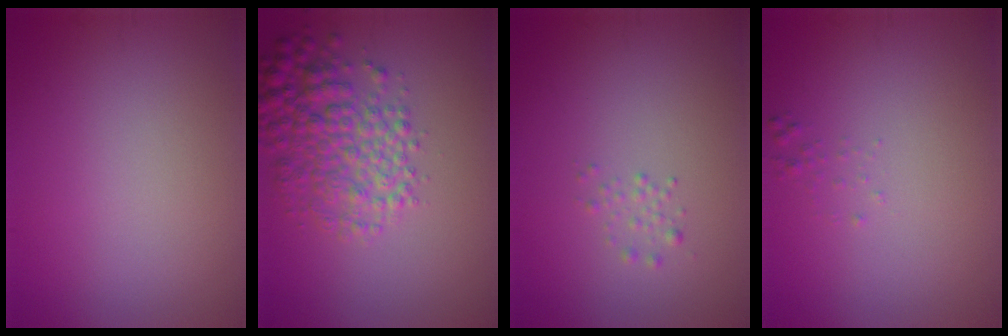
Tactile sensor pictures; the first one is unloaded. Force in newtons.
{"total": 5.5, "press": 5.5, "slide": 0.1}
{"total": 0.8, "press": 0.8, "slide": 0.0}
{"total": 0.5, "press": 0.5, "slide": 0.0}